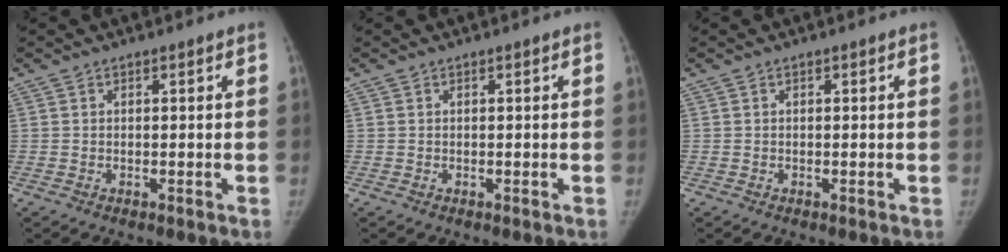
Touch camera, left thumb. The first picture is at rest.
{"total": 0.0}
{"total": 0.0}